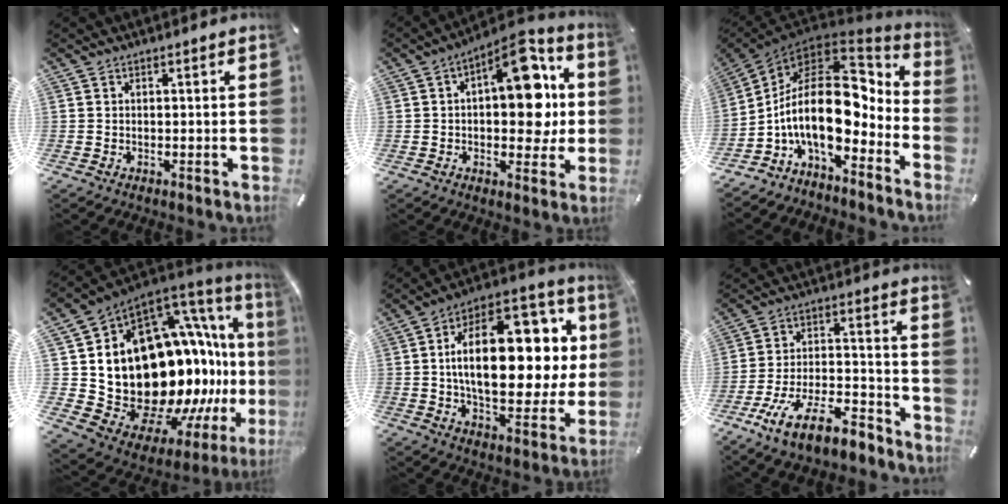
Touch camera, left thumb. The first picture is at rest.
{"total": 16.0, "force": [3.5, 8.8, 12.9], "torque": [-0.157, -0.027, 0.058]}
{"total": 21.3, "force": [-1.1, 10.8, 18.3], "torque": [-0.367, -0.021, -0.020]}
{"total": 21.7, "force": [-1.2, 15.3, 15.2], "torque": [-0.218, -0.096, 0.042]}
{"total": 26.3, "force": [4.6, 13.5, 22.0], "torque": [-0.371, -0.025, 0.073]}
{"total": 15.9, "force": [-10.7, 6.2, 10.0], "torque": [-0.172, 0.064, -0.182]}